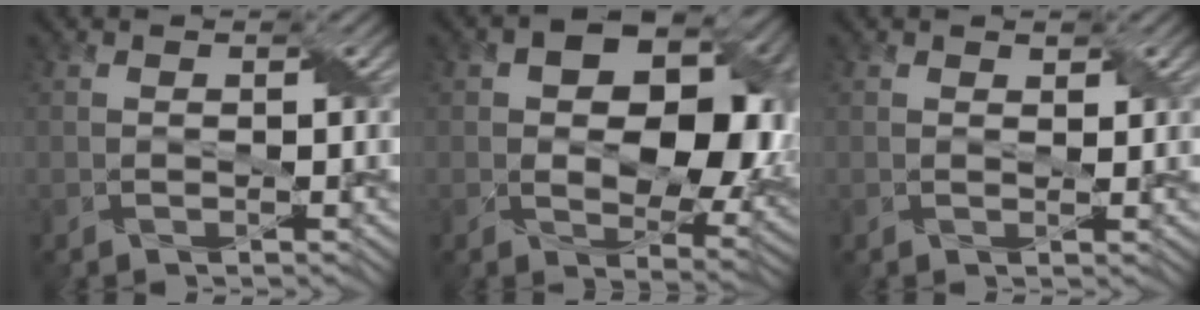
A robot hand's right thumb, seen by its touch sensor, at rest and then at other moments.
{"total": 14.5, "force": [2.8, 8.8, 11.2], "torque": [-0.144, -0.001, 0.051]}
{"total": 0.9, "force": [0.7, 0.4, 0.3], "torque": [-0.011, -0.005, 0.017]}